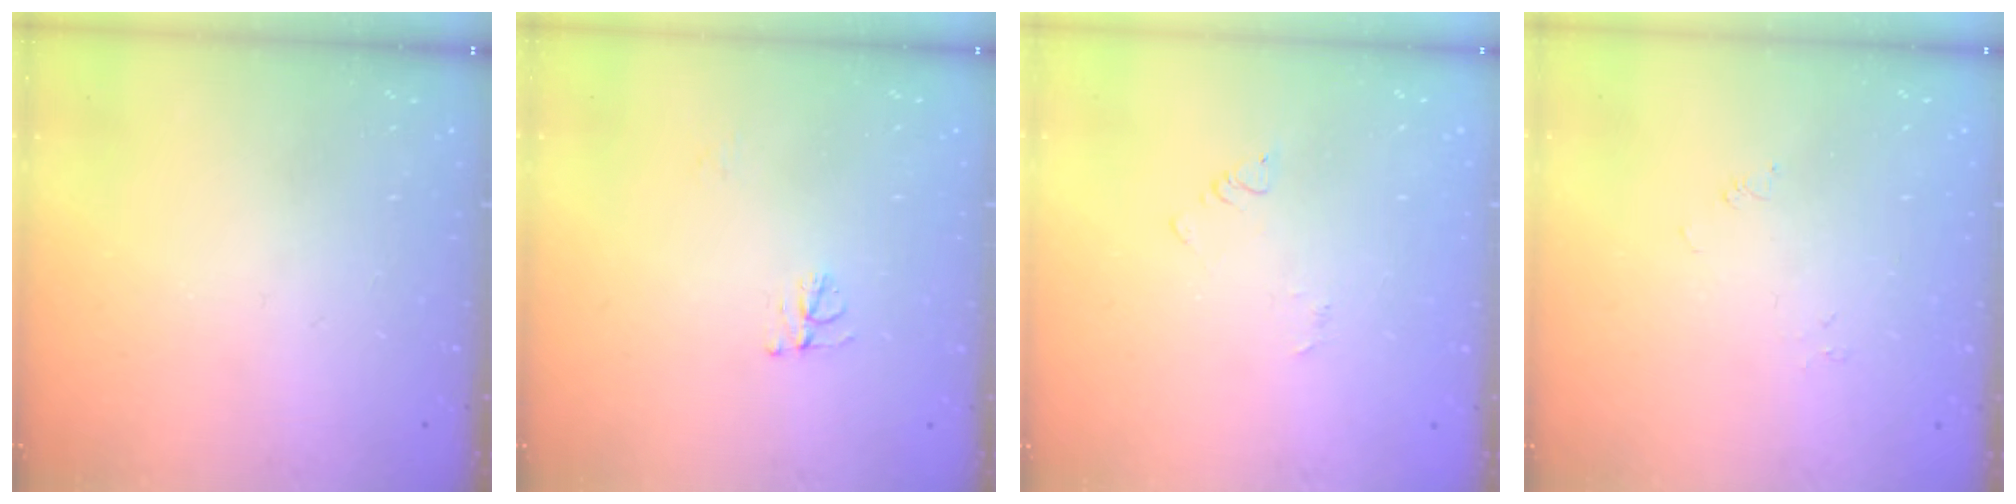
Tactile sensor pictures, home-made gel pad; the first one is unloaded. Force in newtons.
{"total": 4.7, "press": 4.6, "slide": 0.4}
{"total": 2.4, "press": 2.4, "slide": 0.3}
{"total": 0.0}